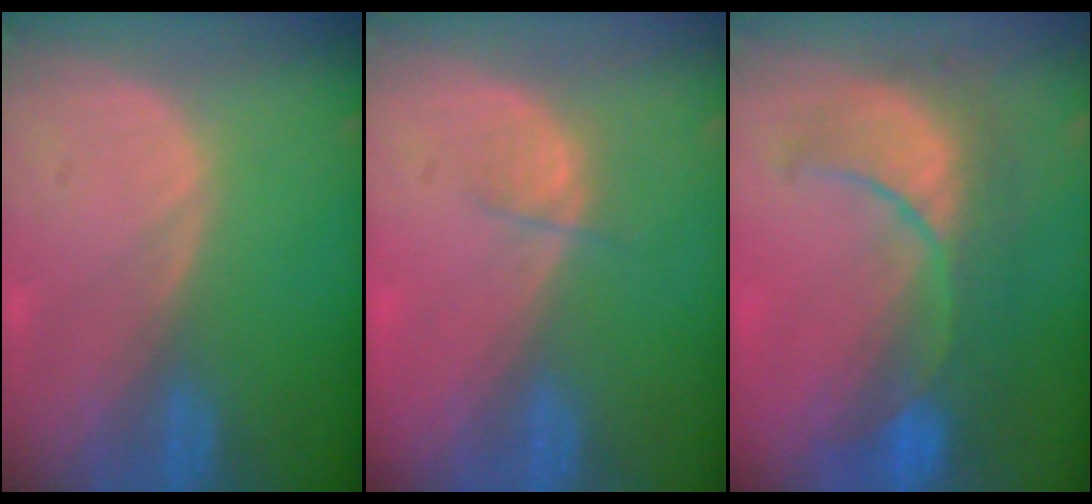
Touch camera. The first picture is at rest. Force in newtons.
{"total": 1.9, "press": 1.7, "slide": 0.8}
{"total": 9.7, "press": 8.9, "slide": 3.7}